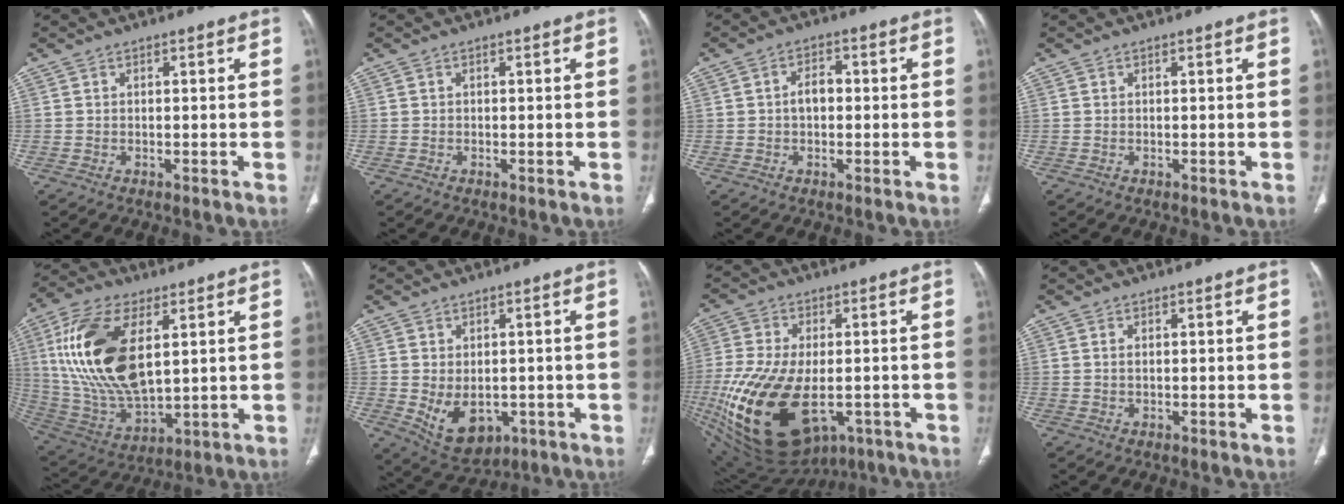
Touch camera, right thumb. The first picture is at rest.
{"total": 0.0}
{"total": 3.6, "force": [-0.2, 2.4, 2.7], "torque": [-0.039, 0.014, -0.008]}
{"total": 0.0}
{"total": 21.9, "force": [5.5, 10.9, 18.2], "torque": [-0.363, -0.022, 0.108]}
{"total": 8.8, "force": [-1.6, 6.1, 6.1], "torque": [-0.084, -0.006, -0.003]}
{"total": 24.5, "force": [-6.3, 14.0, 19.1], "torque": [-0.427, -0.024, -0.082]}
{"total": 0.9, "force": [0.3, 0.5, 0.8], "torque": [-0.019, 0.003, 0.007]}